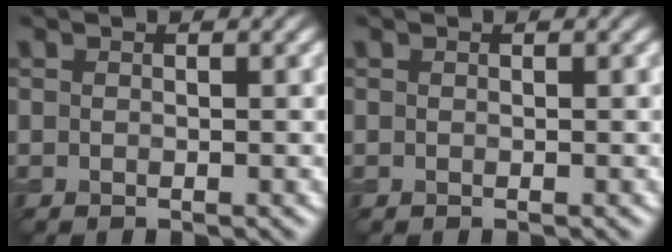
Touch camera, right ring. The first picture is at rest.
{"total": 0.0}